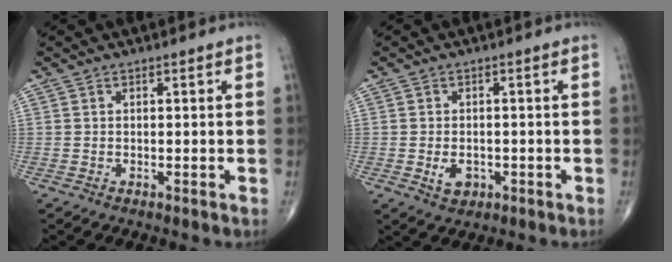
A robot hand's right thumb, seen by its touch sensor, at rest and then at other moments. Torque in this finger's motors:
{"motor_torque": [-0.12, 0.10, 0.21, 0.22, 0.07]}